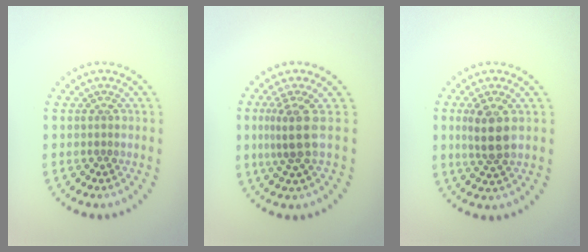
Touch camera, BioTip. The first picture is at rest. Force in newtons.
{"total": 2.8, "press": 2.0, "slide": 1.9}
{"total": 3.5, "press": 3.4, "slide": 0.8}